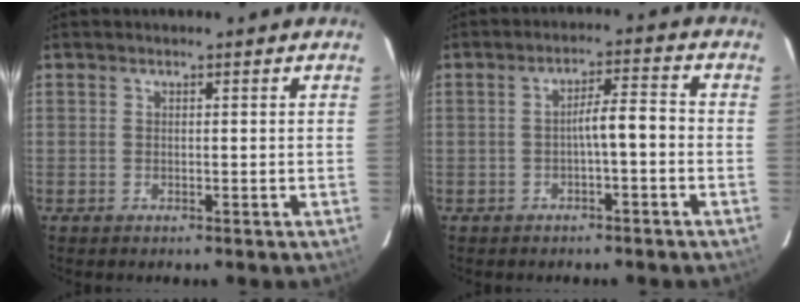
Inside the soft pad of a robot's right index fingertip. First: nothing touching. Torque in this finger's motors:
{"motor_torque": [0.68, 0.06, 0.37, 0.09]}